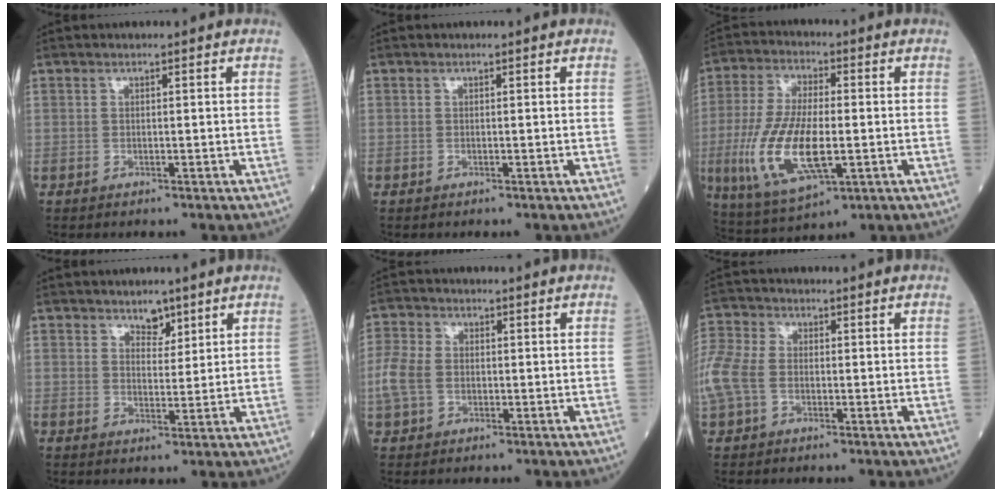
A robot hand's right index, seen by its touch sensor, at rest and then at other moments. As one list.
[{"total": 0.0}, {"total": 14.3, "force": [-2.8, 4.5, 13.3], "torque": [-0.286, -0.017, -0.045]}, {"total": 3.0, "force": [2.2, 1.7, 1.2], "torque": [-0.012, -0.001, 0.036]}, {"total": 4.8, "force": [-0.8, 3.3, 3.3], "torque": [-0.106, 0.010, -0.020]}, {"total": 14.7, "force": [-1.5, 11.4, 9.2], "torque": [-0.292, 0.030, -0.030]}]